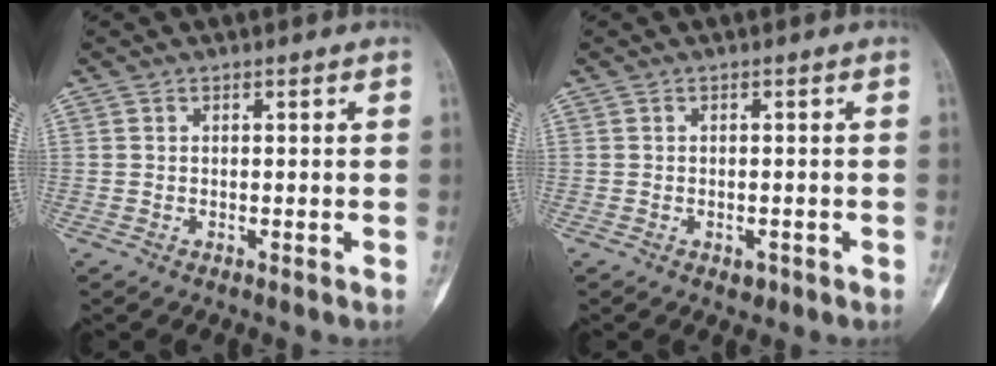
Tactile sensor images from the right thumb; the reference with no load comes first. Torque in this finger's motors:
{"motor_torque": [0.69, 0.29, 0.32, -0.47, 0.06]}